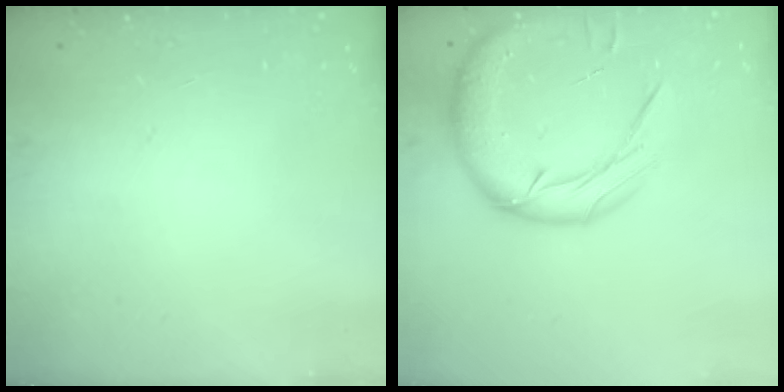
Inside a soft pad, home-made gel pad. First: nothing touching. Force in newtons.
{"total": 16.4, "press": 16.2, "slide": 2.7}